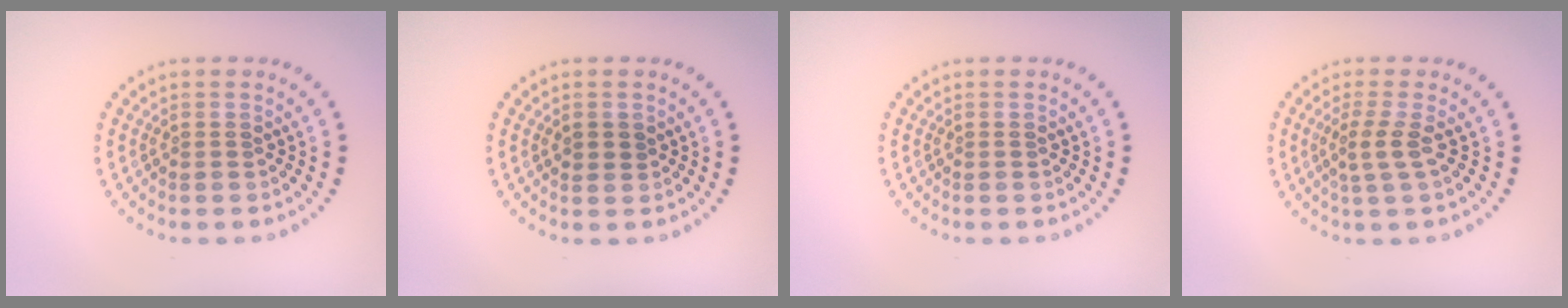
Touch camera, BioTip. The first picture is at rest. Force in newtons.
{"total": 1.2, "press": 1.2, "slide": 0.4}
{"total": 0.0}
{"total": 2.1, "press": 1.6, "slide": 1.3}